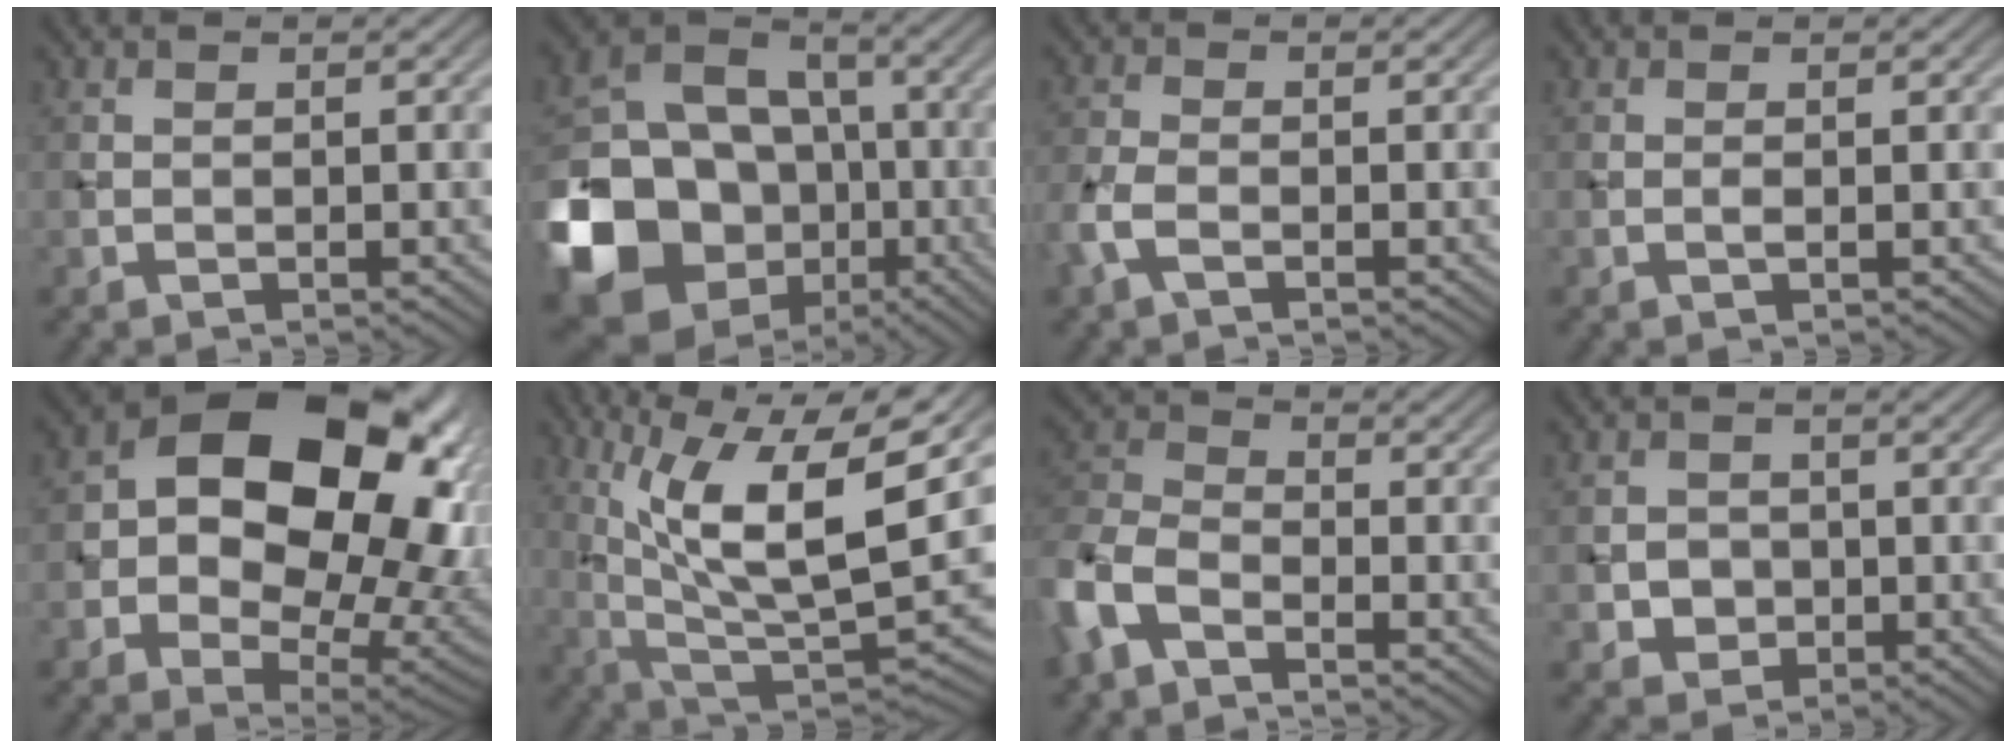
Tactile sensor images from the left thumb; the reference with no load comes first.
{"total": 19.2, "force": [-5.8, 15.7, 9.5], "torque": [-0.220, -0.036, -0.116]}
{"total": 3.4, "force": [-1.6, 1.6, 2.5], "torque": [-0.069, -0.002, -0.041]}
{"total": 0.6, "force": [0.0, -0.2, 0.5], "torque": [-0.013, 0.002, -0.002]}
{"total": 18.8, "force": [3.6, 12.8, 13.4], "torque": [-0.218, -0.020, 0.079]}
{"total": 15.5, "force": [5.2, 4.8, 13.8], "torque": [-0.262, 0.001, 0.104]}
{"total": 6.4, "force": [-3.9, 3.3, 3.9], "torque": [-0.100, 0.000, -0.100]}
{"total": 2.7, "force": [-0.7, 2.4, 1.0], "torque": [-0.017, 0.000, -0.016]}